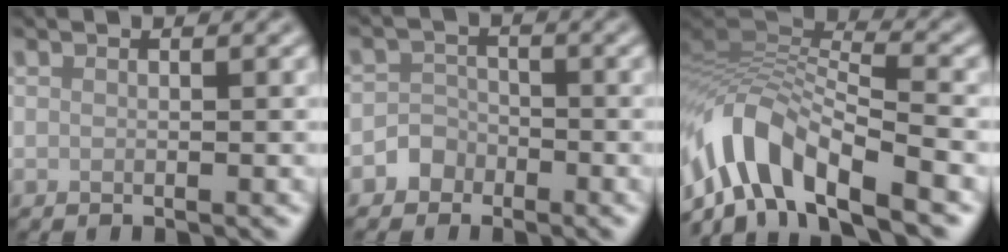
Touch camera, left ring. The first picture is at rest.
{"total": 2.1, "force": [-1.2, 1.7, 0.2], "torque": [0.014, 0.009, -0.031]}
{"total": 10.0, "force": [-5.6, 4.1, 7.1], "torque": [-0.125, 0.007, -0.114]}